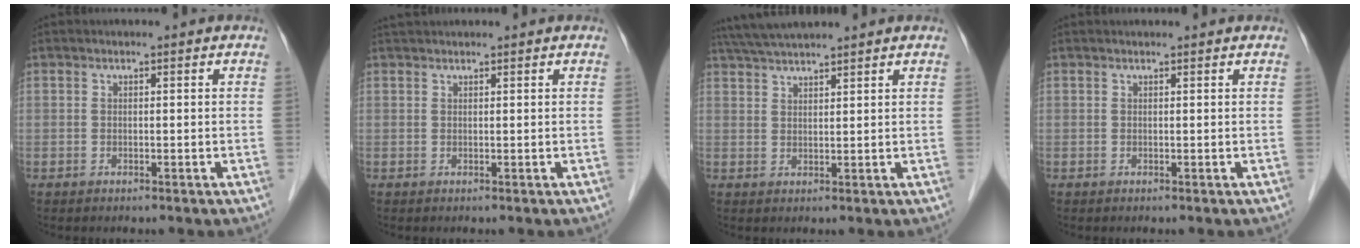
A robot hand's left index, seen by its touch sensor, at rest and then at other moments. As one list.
[{"total": 1.8, "force": [1.7, 0.1, 0.5], "torque": [-0.008, 0.024, 0.035]}, {"total": 6.4, "force": [5.9, -0.3, 2.6], "torque": [-0.049, 0.033, 0.107]}, {"total": 2.0, "force": [1.9, 0.1, 0.5], "torque": [-0.009, 0.021, 0.026]}]